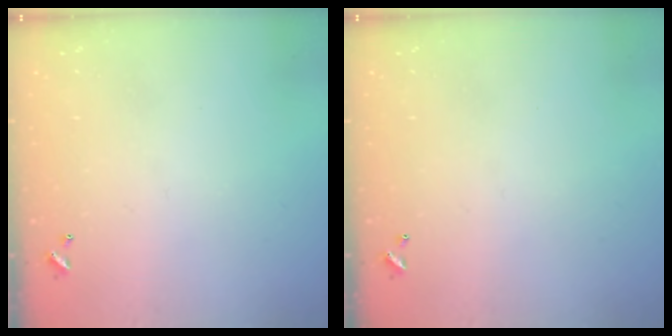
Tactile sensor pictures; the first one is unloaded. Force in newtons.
{"total": 0.0}